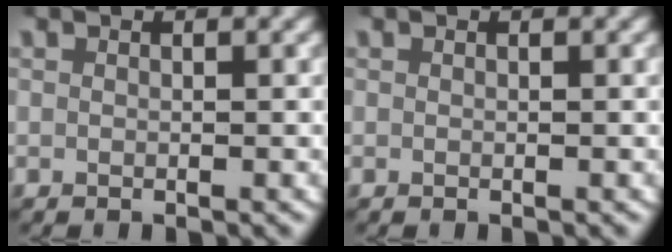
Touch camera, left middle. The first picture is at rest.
{"total": 0.0}